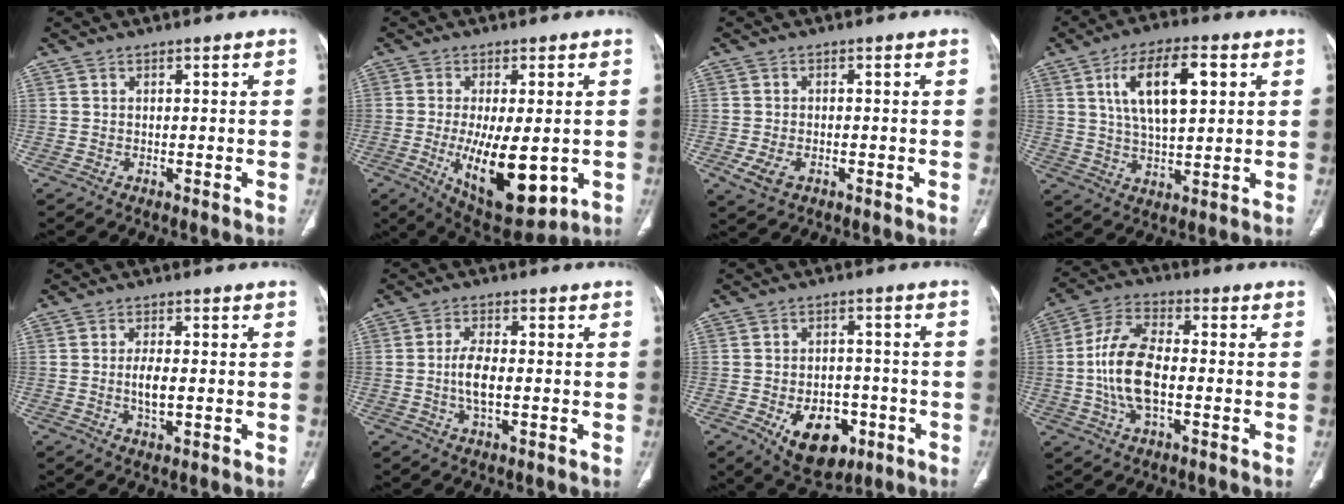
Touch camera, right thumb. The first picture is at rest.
{"total": 15.4, "force": [-3.1, 6.2, 13.7], "torque": [-0.214, -0.023, -0.027]}
{"total": 4.2, "force": [-1.6, 2.6, 2.8], "torque": [-0.060, 0.001, -0.023]}
{"total": 13.0, "force": [3.9, 5.6, 11.1], "torque": [-0.182, -0.002, 0.070]}
{"total": 4.0, "force": [-0.4, 1.6, 3.6], "torque": [-0.071, -0.004, -0.007]}
{"total": 5.1, "force": [-0.6, 2.0, 4.7], "torque": [-0.100, 0.001, -0.014]}
{"total": 12.0, "force": [-4.9, 7.7, 7.8], "torque": [-0.087, 0.022, -0.063]}
{"total": 12.5, "force": [-1.5, 6.1, 10.8], "torque": [-0.221, 0.021, -0.031]}